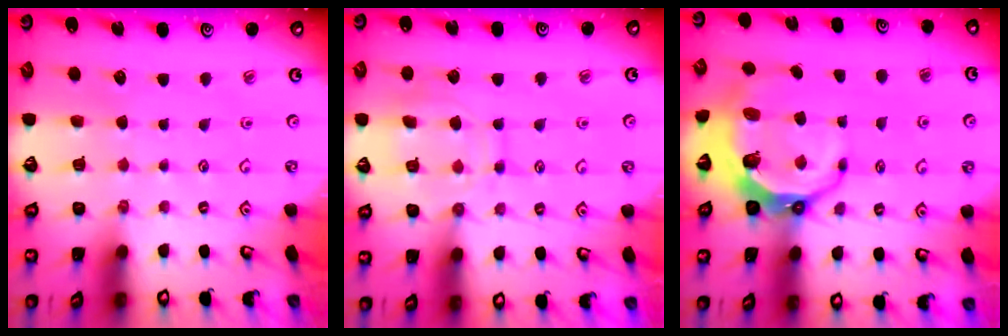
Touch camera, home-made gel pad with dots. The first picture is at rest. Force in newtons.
{"total": 11.3, "press": 11.3, "slide": 0.8}
{"total": 8.4, "press": 7.3, "slide": 4.2}